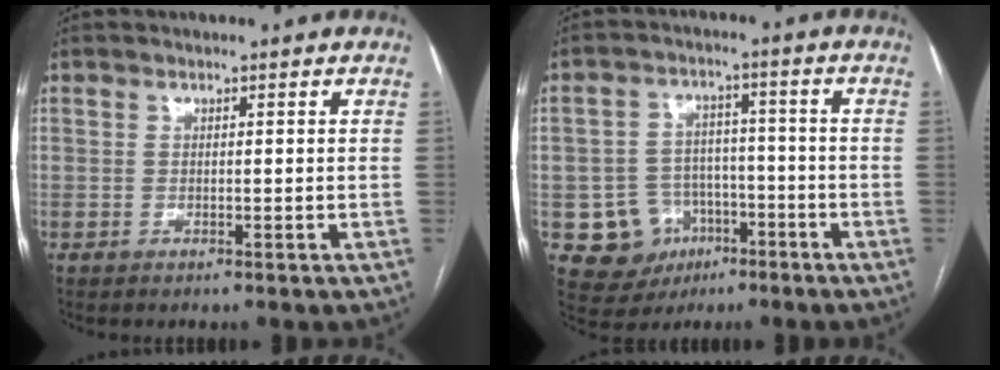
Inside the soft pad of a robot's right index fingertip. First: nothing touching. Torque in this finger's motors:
{"motor_torque": [0.44, -0.42, -0.09, -0.07]}